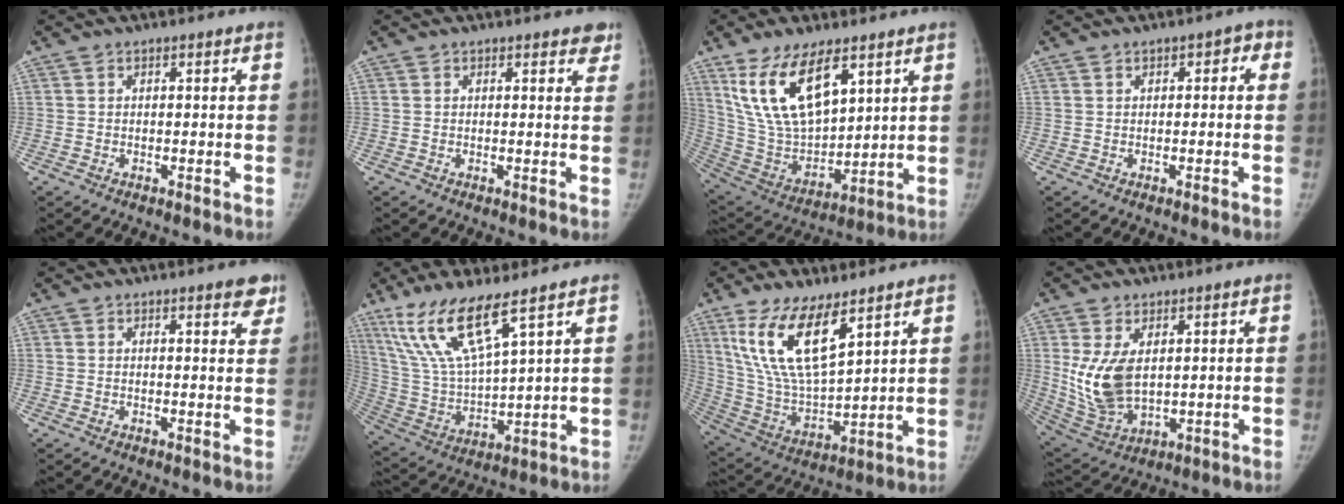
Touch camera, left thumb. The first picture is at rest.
{"total": 2.7, "force": [2.0, 1.2, 1.4], "torque": [0.008, -0.005, 0.017]}
{"total": 18.2, "force": [9.5, 8.6, 13.0], "torque": [-0.214, -0.041, 0.199]}
{"total": 2.6, "force": [0.5, 1.7, 1.9], "torque": [-0.009, 0.011, 0.002]}
{"total": 4.0, "force": [2.7, 1.2, 2.7], "torque": [-0.015, -0.012, 0.028]}
{"total": 14.5, "force": [9.5, 2.8, 10.6], "torque": [-0.217, -0.043, 0.206]}
{"total": 16.0, "force": [9.1, 5.7, 11.9], "torque": [-0.219, -0.046, 0.192]}
{"total": 11.3, "force": [2.1, 6.6, 8.9], "torque": [-0.167, -0.017, 0.059]}